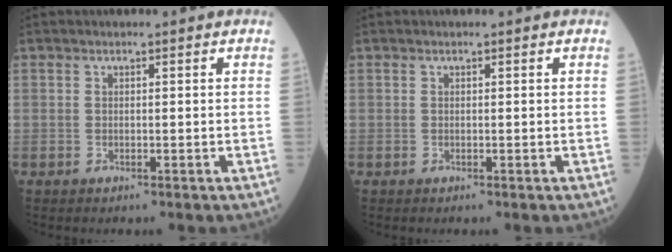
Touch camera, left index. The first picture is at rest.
{"total": 0.0}